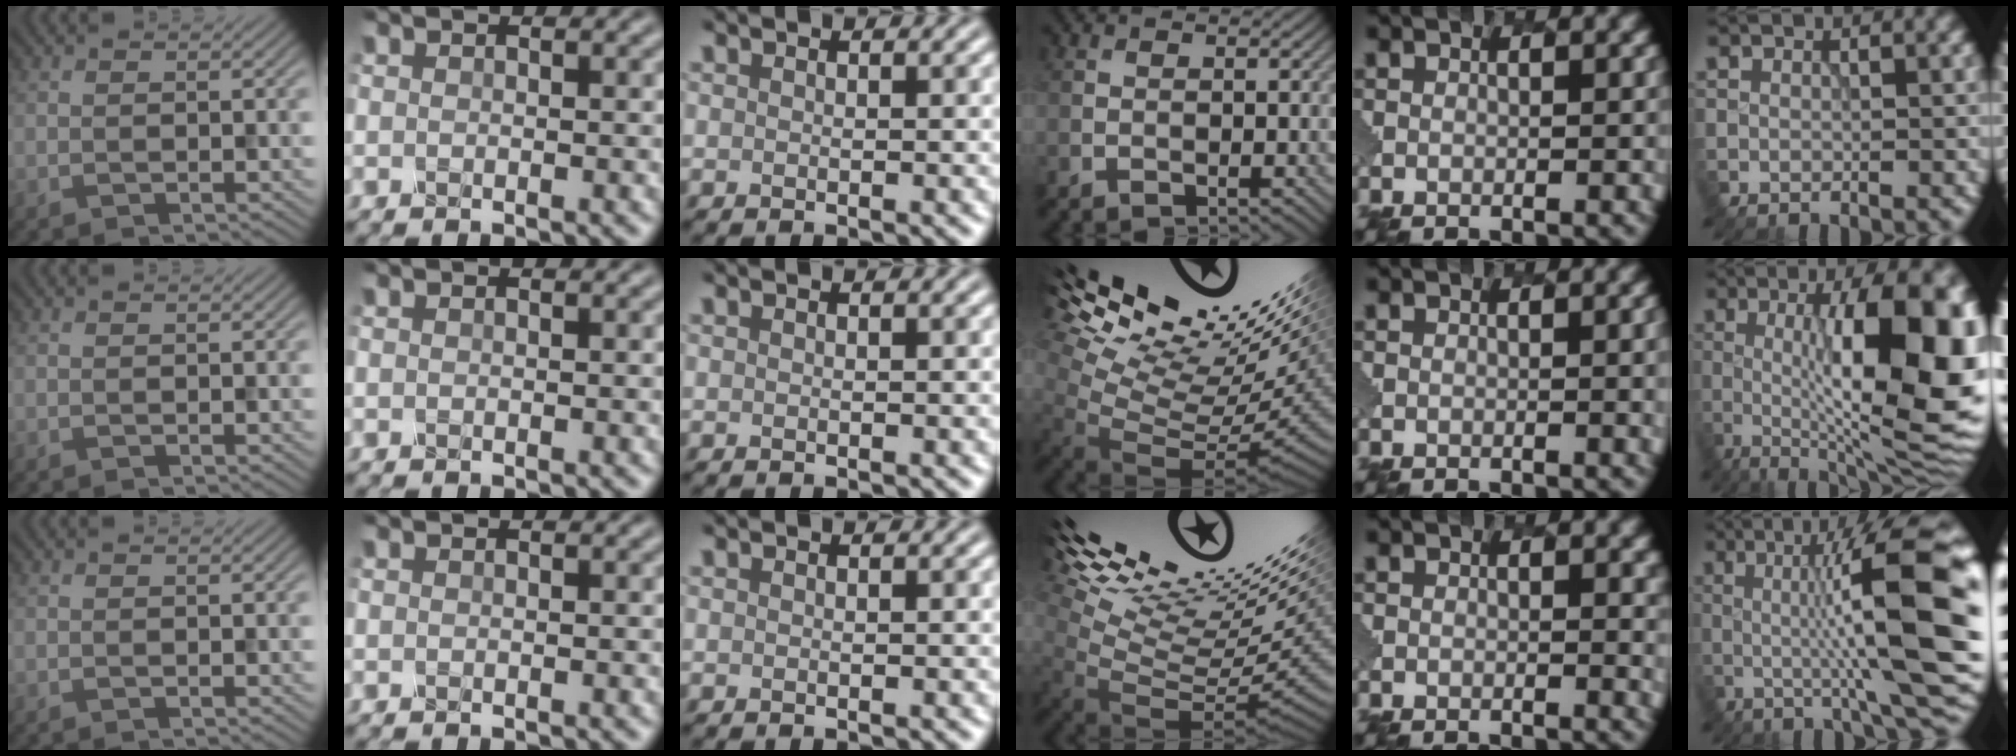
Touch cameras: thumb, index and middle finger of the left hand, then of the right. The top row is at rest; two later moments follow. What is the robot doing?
{"motion": "dispense", "object": "syringe"}